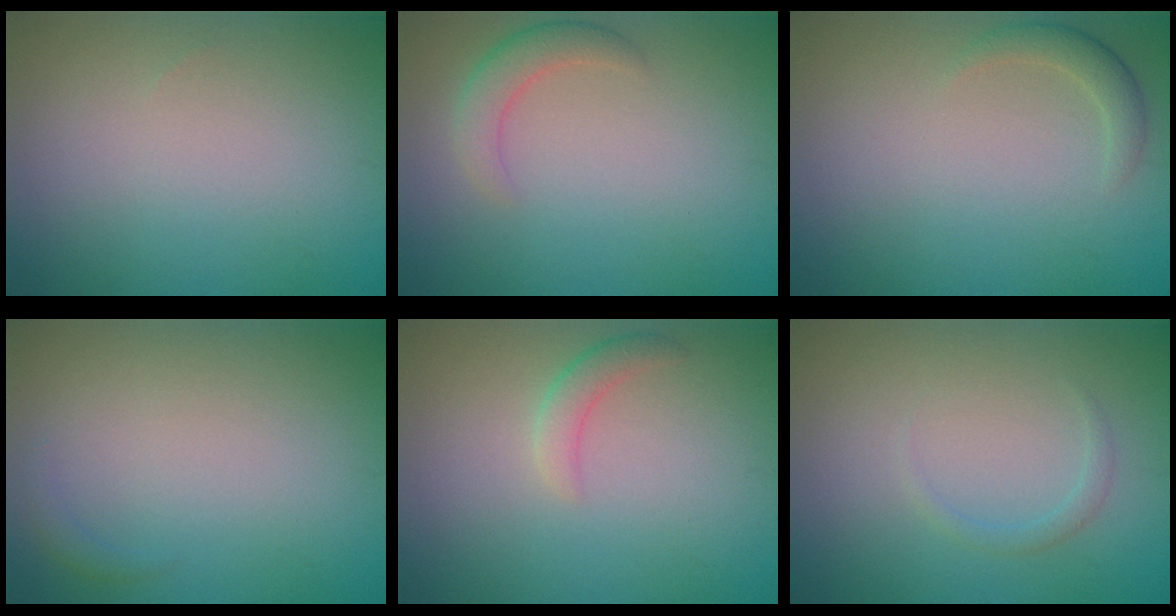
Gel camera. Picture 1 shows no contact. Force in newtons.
{"total": 2.4, "press": 2.4, "slide": 0.2}
{"total": 1.6, "press": 1.6, "slide": 0.1}
{"total": 0.7, "press": 0.7, "slide": 0.1}
{"total": 1.6, "press": 1.6, "slide": 0.0}
{"total": 0.9, "press": 0.9, "slide": 0.1}